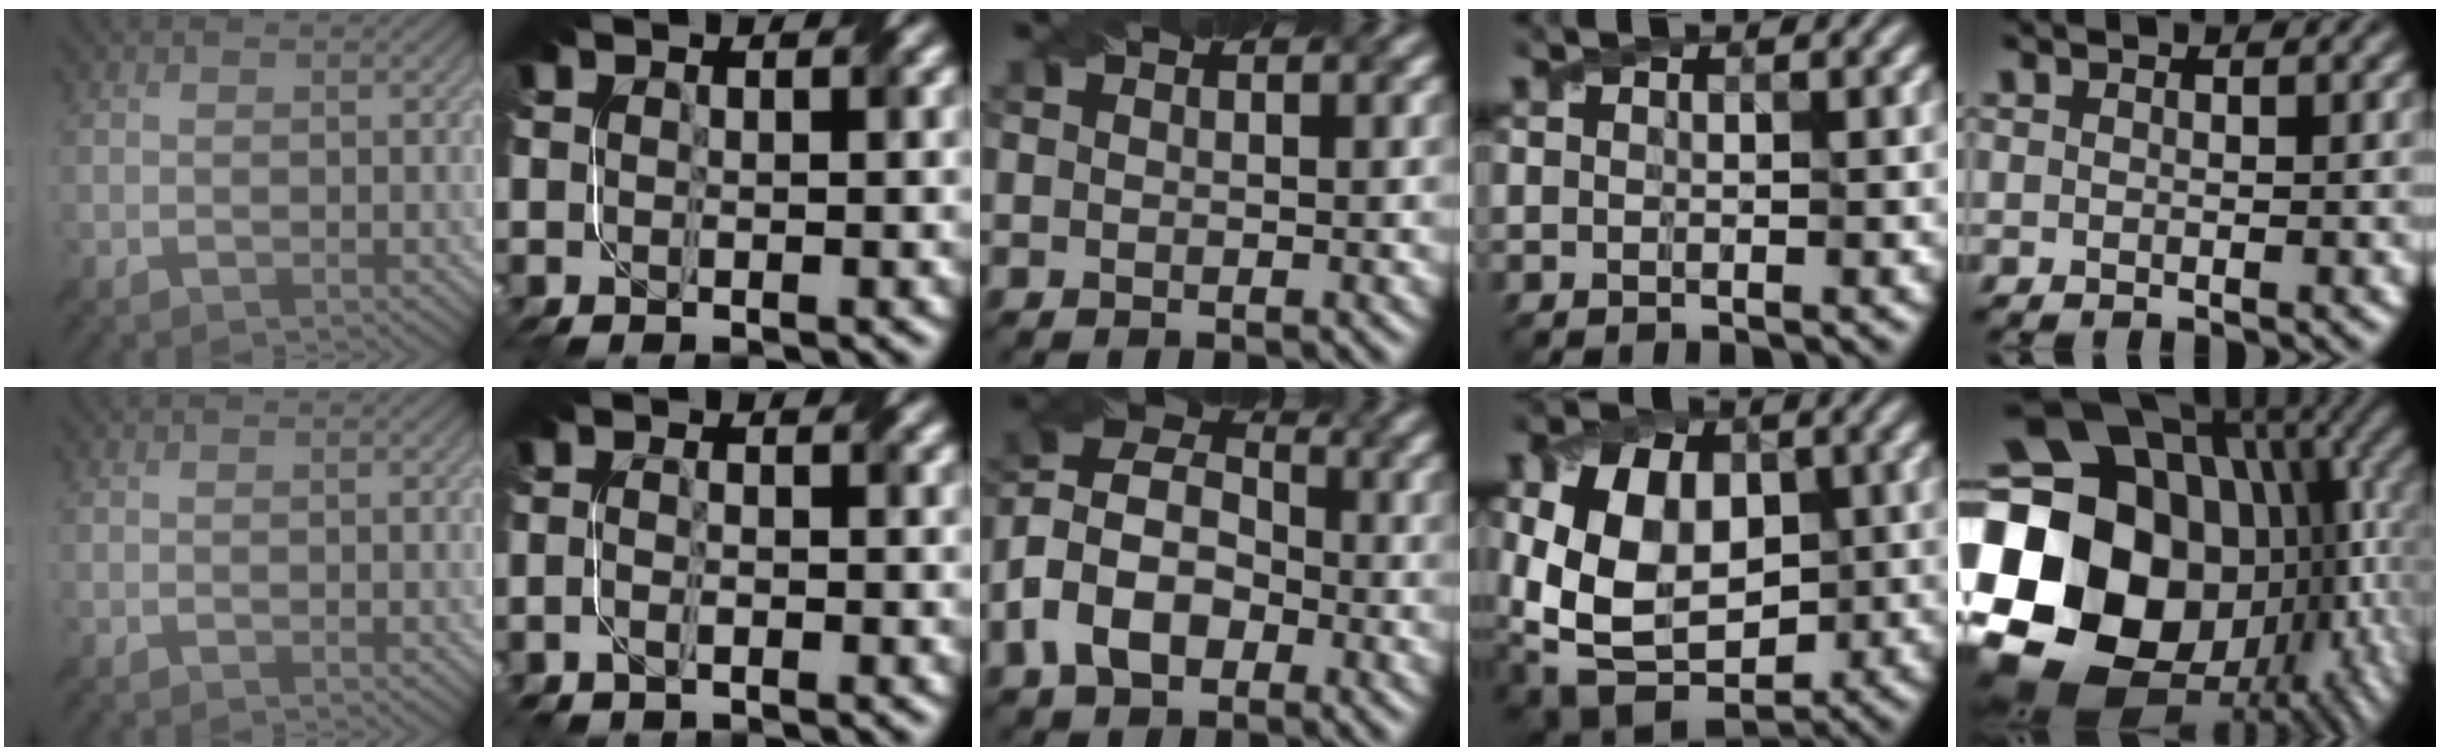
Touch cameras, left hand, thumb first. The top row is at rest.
{"index": {"total": 2.0, "force": [-1.9, -0.1, -0.1], "torque": [-0.005, -0.003, -0.018]}, "middle": {"total": 7.3, "force": [-3.0, 4.7, 4.7], "torque": [-0.087, 0.014, -0.072]}, "ring": {"total": 11.9, "force": [-0.9, 8.4, 8.4], "torque": [-0.162, -0.006, -0.018]}, "little": {"total": 23.1, "force": [-3.7, 18.3, 13.6], "torque": [-0.269, -0.018, -0.080]}}